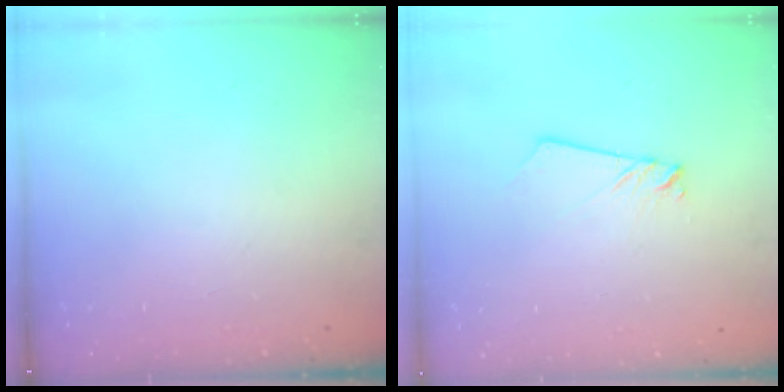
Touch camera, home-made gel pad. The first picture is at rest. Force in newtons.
{"total": 2.7, "press": 2.7, "slide": 0.2}